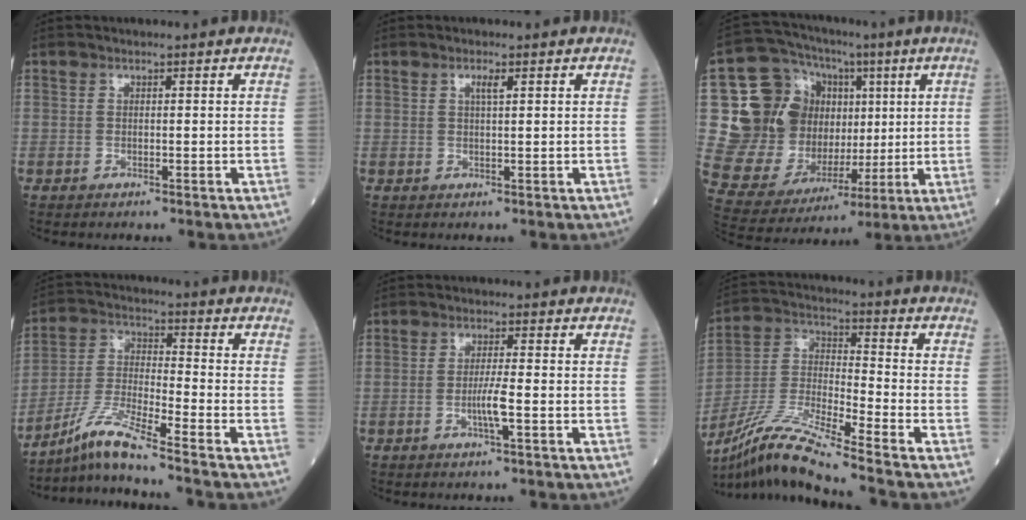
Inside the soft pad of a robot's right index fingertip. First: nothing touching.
{"total": 1.5, "force": [0.7, 0.1, 1.3], "torque": [-0.025, -0.001, 0.011]}
{"total": 18.8, "force": [3.4, 14.1, 11.9], "torque": [-0.214, 0.054, 0.083]}
{"total": 8.4, "force": [-7.0, -1.7, 4.4], "torque": [-0.104, -0.018, -0.136]}
{"total": 3.0, "force": [-1.0, -0.4, 2.8], "torque": [-0.056, -0.004, -0.020]}
{"total": 14.2, "force": [-11.6, -1.4, 8.1], "torque": [-0.171, -0.017, -0.220]}